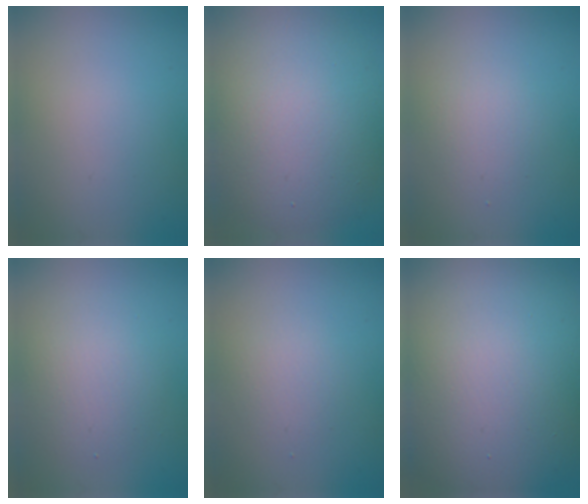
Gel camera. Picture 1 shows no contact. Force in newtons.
{"total": 9.7, "press": 9.6, "slide": 0.8}
{"total": 1.9, "press": 1.9, "slide": 0.1}
{"total": 3.5, "press": 3.5, "slide": 0.2}
{"total": 1.7, "press": 1.7, "slide": 0.1}
{"total": 16.9, "press": 16.8, "slide": 1.0}